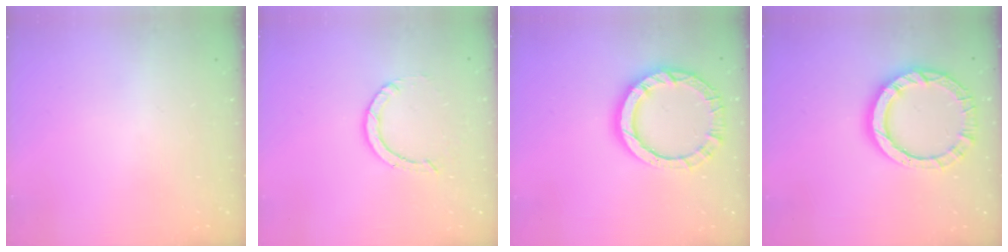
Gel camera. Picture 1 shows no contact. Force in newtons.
{"total": 3.6, "press": 3.6, "slide": 0.3}
{"total": 11.5, "press": 11.5, "slide": 0.9}
{"total": 11.5, "press": 11.5, "slide": 0.9}